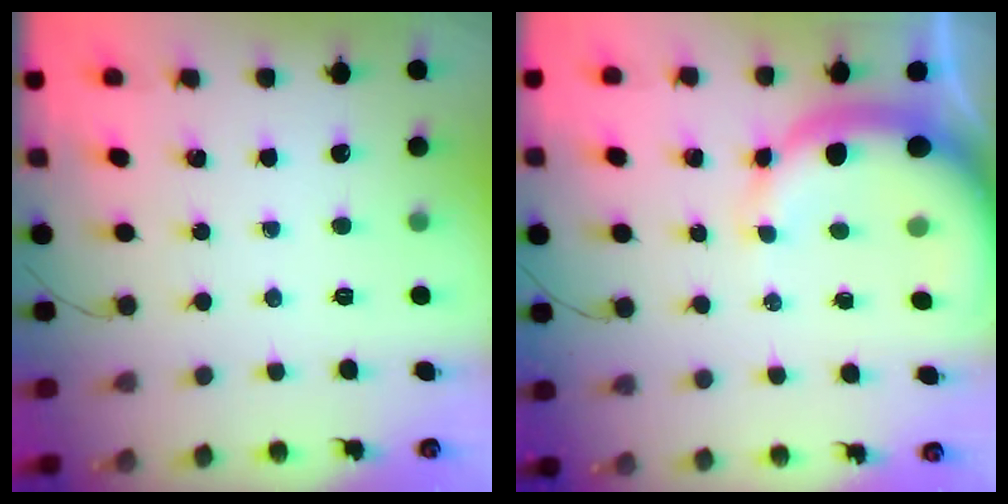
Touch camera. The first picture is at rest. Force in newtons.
{"total": 11.8, "press": 11.5, "slide": 2.7}